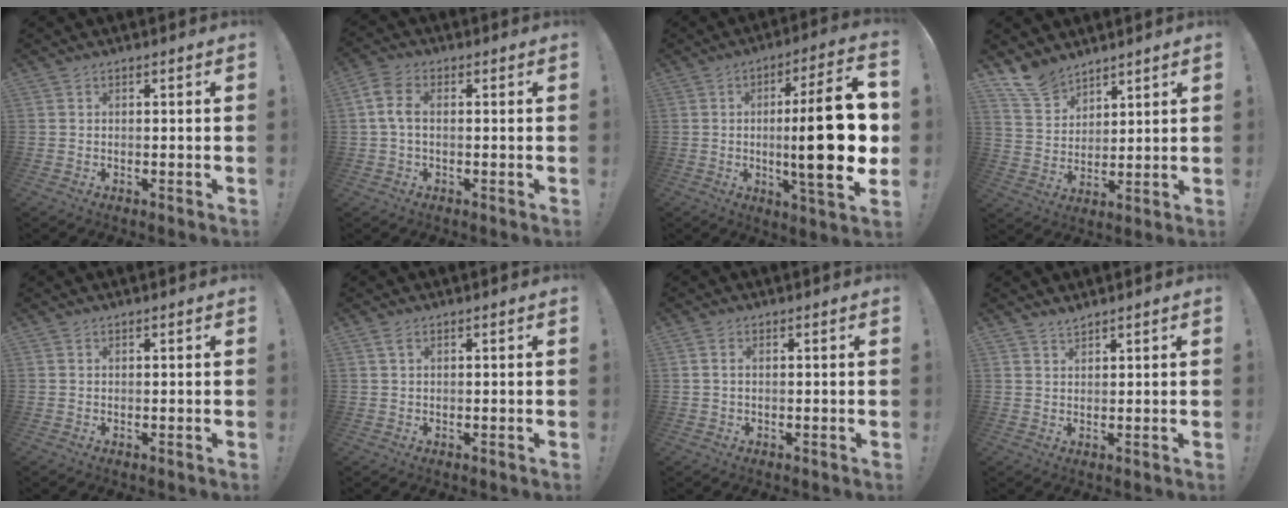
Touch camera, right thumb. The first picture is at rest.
{"total": 5.8, "force": [0.3, 3.4, 4.7], "torque": [-0.098, 0.008, 0.009]}
{"total": 22.2, "force": [-1.1, 4.0, 21.8], "torque": [-0.351, -0.006, -0.019]}
{"total": 9.9, "force": [8.4, 4.8, 2.1], "torque": [-0.048, -0.061, 0.165]}
{"total": 0.0}
{"total": 1.3, "force": [0.5, 0.5, 1.1], "torque": [-0.024, 0.004, 0.009]}
{"total": 1.1, "force": [0.4, 0.5, 0.9], "torque": [-0.012, -0.001, 0.006]}
{"total": 2.1, "force": [2.0, 0.5, 0.5], "torque": [-0.004, -0.013, 0.035]}